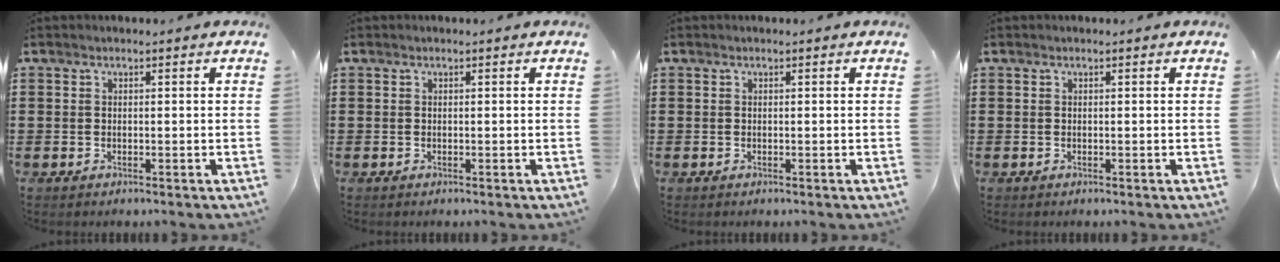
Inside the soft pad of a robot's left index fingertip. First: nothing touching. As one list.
[{"total": 0.0}, {"total": 0.0}, {"total": 0.0}]